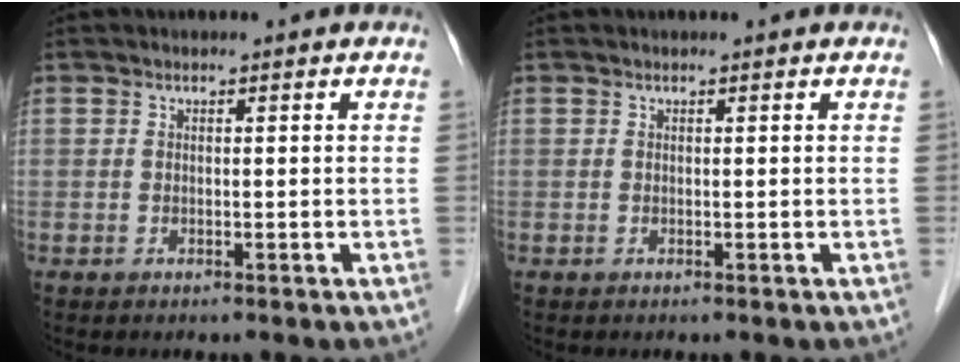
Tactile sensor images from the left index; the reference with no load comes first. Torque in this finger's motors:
{"motor_torque": [0.09, 0.03, 0.00, -0.01]}